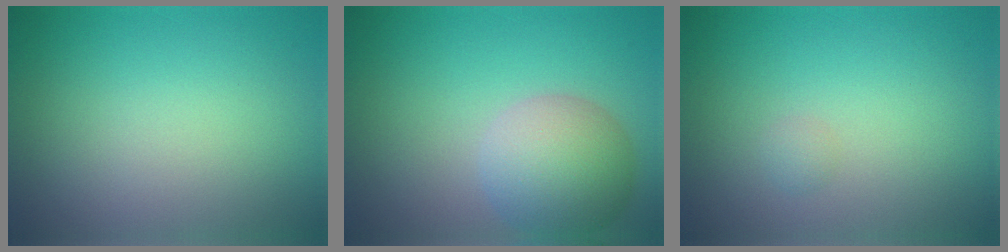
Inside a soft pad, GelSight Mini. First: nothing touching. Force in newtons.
{"total": 5.9, "press": 5.8, "slide": 0.5}
{"total": 0.6, "press": 0.6, "slide": 0.1}